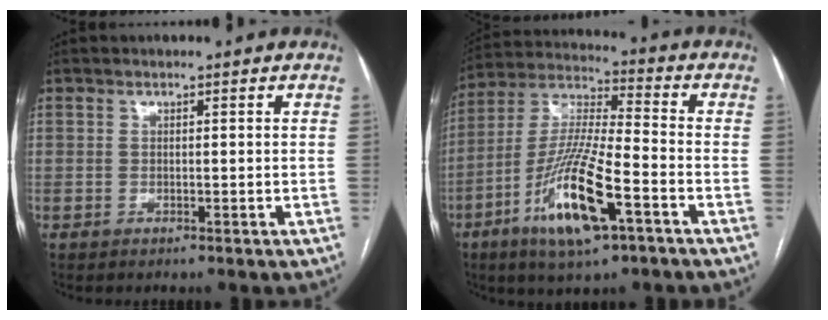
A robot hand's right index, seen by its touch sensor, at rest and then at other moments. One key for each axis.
{"total": 15.9, "fx": -7.2, "fy": 2.5, "fz": 13.9, "tx": -0.283, "ty": -0.016, "tz": -0.129}